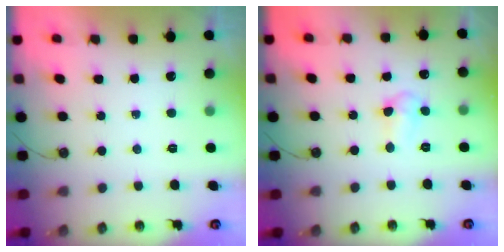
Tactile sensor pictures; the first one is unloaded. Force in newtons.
{"total": 4.6, "press": 3.6, "slide": 2.9}